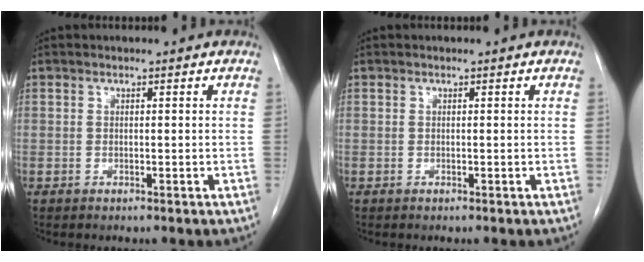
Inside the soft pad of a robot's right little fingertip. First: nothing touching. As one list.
[{"total": 0.0}]